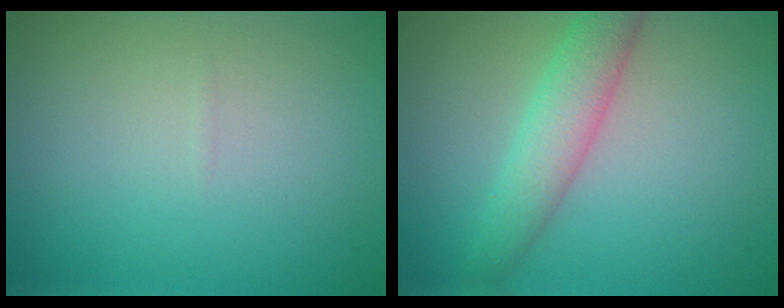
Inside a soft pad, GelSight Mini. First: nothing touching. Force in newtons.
{"total": 3.6, "press": 3.6, "slide": 0.1}